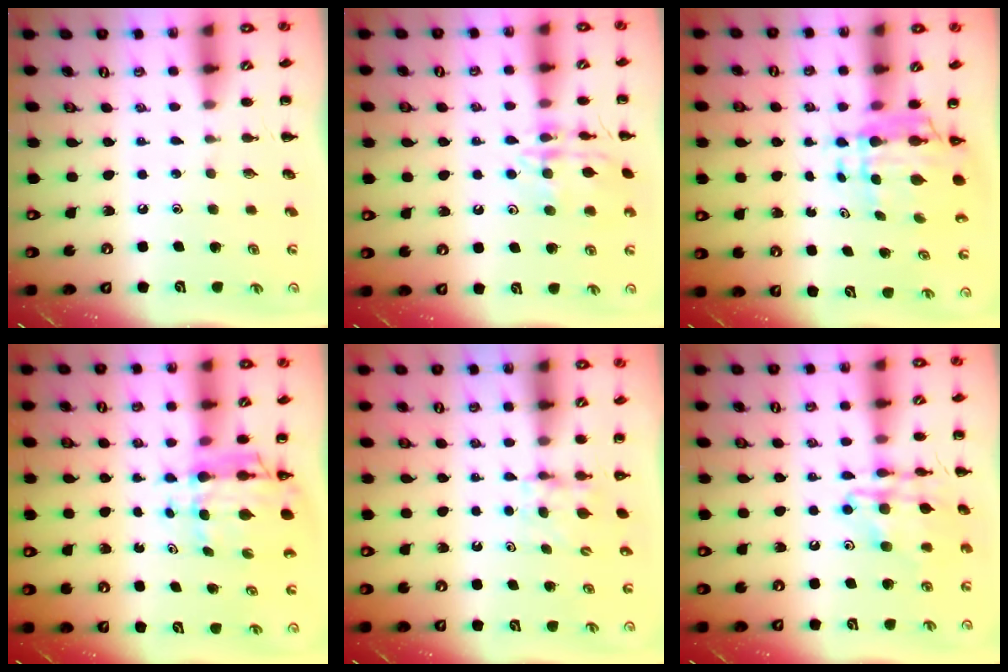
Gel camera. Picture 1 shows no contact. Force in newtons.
{"total": 14.3, "press": 14.2, "slide": 0.9}
{"total": 6.8, "press": 6.3, "slide": 2.5}
{"total": 6.9, "press": 6.6, "slide": 2.2}
{"total": 3.7, "press": 3.6, "slide": 0.7}
{"total": 14.2, "press": 14.1, "slide": 1.3}